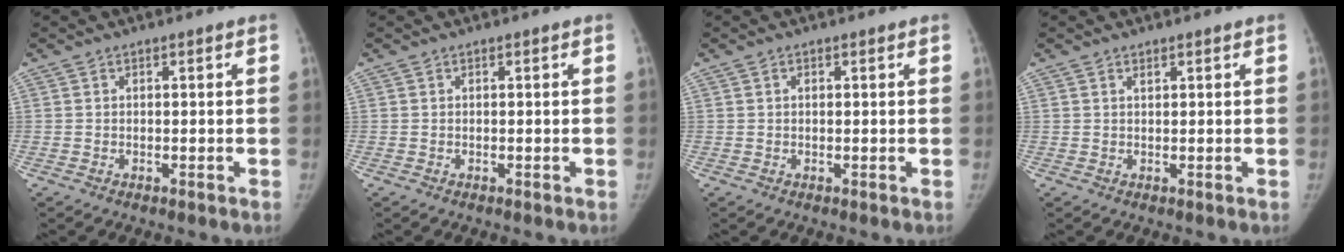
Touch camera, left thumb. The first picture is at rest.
{"total": 0.0}
{"total": 0.6, "force": [0.2, 0.4, 0.4], "torque": [-0.008, 0.001, 0.004]}
{"total": 0.8, "force": [0.6, 0.3, 0.5], "torque": [-0.007, -0.004, 0.011]}